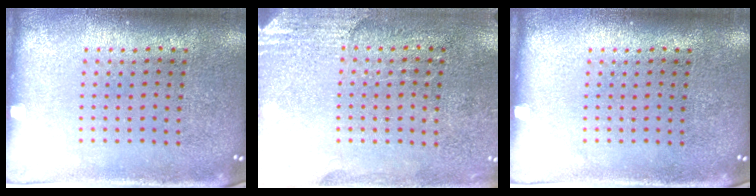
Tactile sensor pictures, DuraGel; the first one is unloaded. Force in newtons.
{"total": 2.6, "press": 2.3, "slide": 1.2}
{"total": 0.0}